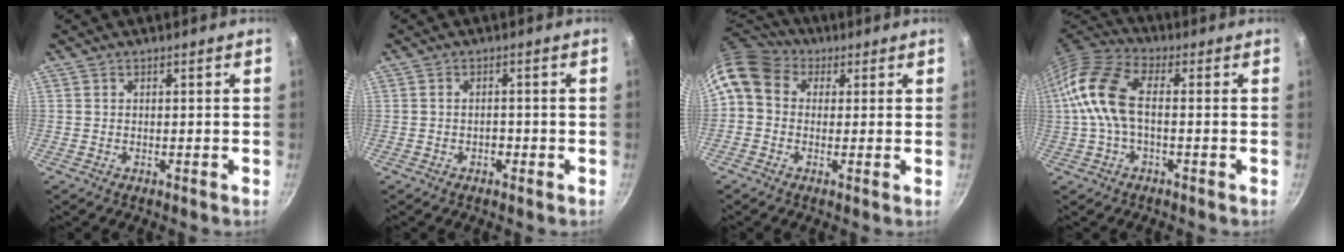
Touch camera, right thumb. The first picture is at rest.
{"total": 1.4, "force": [-0.6, 1.0, 0.7], "torque": [-0.008, 0.010, -0.006]}
{"total": 10.0, "force": [2.6, 8.0, 5.3], "torque": [-0.089, 0.021, 0.027]}
{"total": 12.1, "force": [-0.1, 6.5, 10.2], "torque": [-0.214, 0.033, -0.020]}